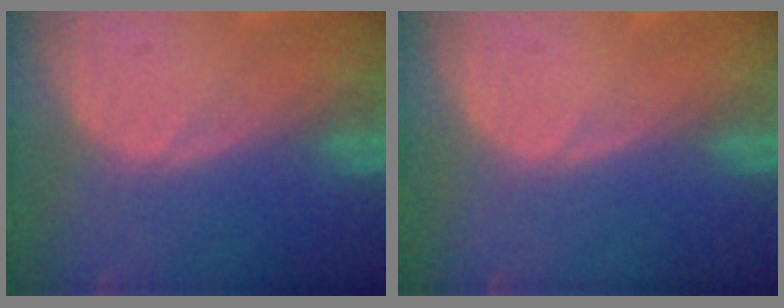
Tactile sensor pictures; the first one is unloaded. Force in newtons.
{"total": 0.0}